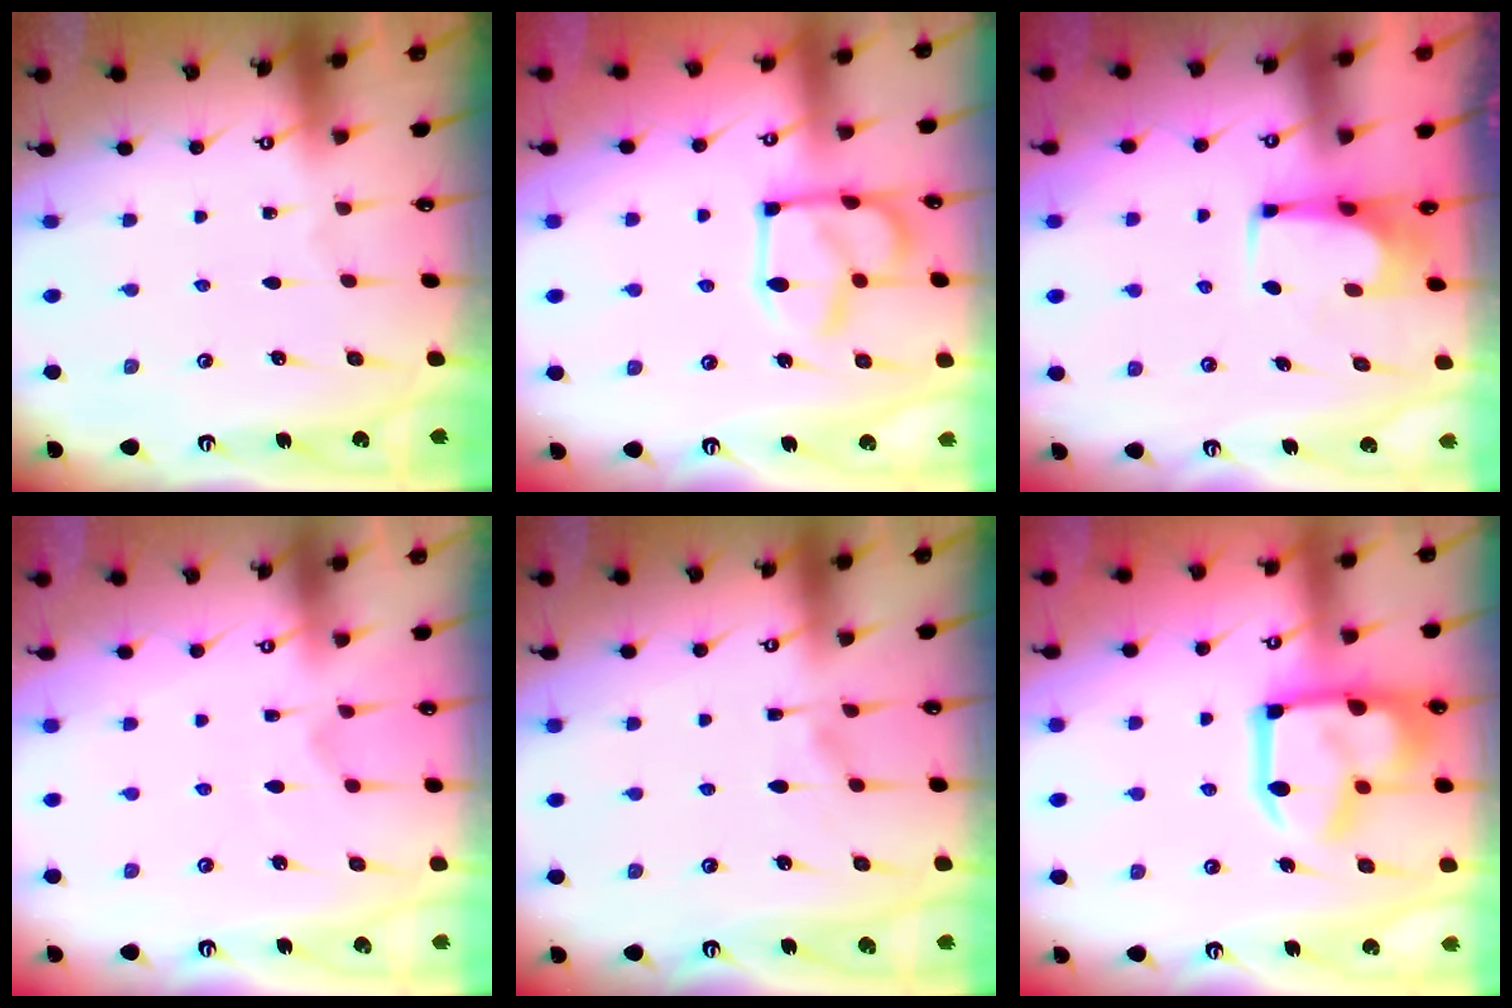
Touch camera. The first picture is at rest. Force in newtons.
{"total": 6.6, "press": 6.6, "slide": 0.4}
{"total": 1.5, "press": 1.4, "slide": 0.2}
{"total": 2.1, "press": 1.8, "slide": 1.2}
{"total": 5.9, "press": 5.8, "slide": 0.7}
{"total": 18.2, "press": 18.1, "slide": 2.2}